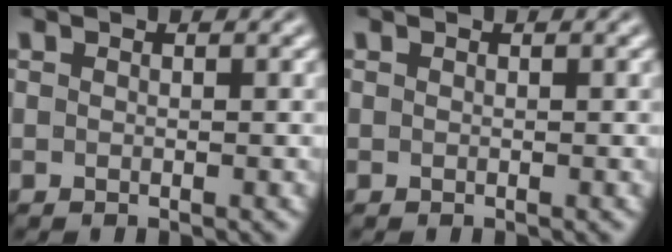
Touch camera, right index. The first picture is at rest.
{"total": 0.0}